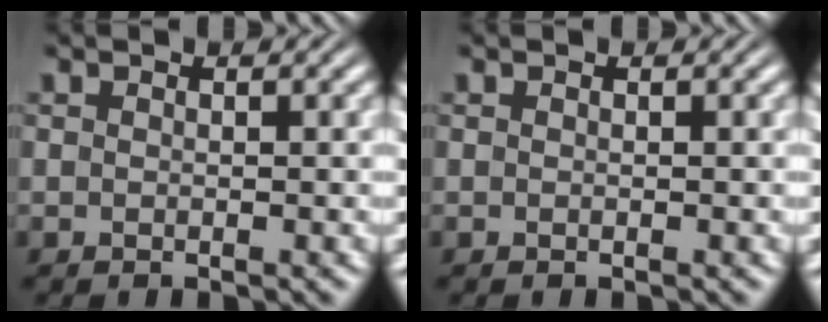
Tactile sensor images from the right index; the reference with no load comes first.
{"total": 0.0}